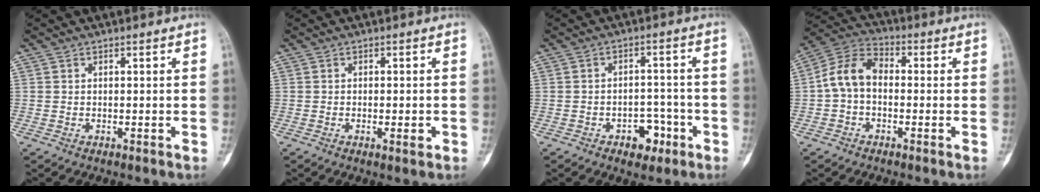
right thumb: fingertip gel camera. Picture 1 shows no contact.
{"total": 2.3, "force": [-0.7, 0.7, 2.0], "torque": [-0.032, -0.003, -0.008]}
{"total": 6.1, "force": [-3.0, 4.0, 3.5], "torque": [-0.023, 0.031, -0.040]}
{"total": 8.8, "force": [-0.6, 6.1, 6.3], "torque": [-0.110, 0.030, -0.027]}